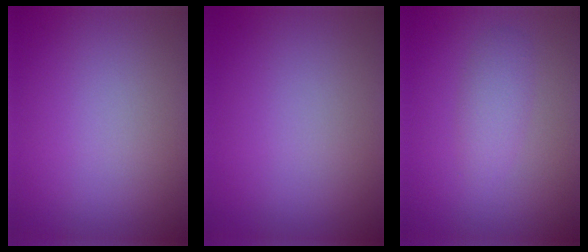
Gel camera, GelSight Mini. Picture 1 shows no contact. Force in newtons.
{"total": 0.0}
{"total": 1.8, "press": 1.8, "slide": 0.0}